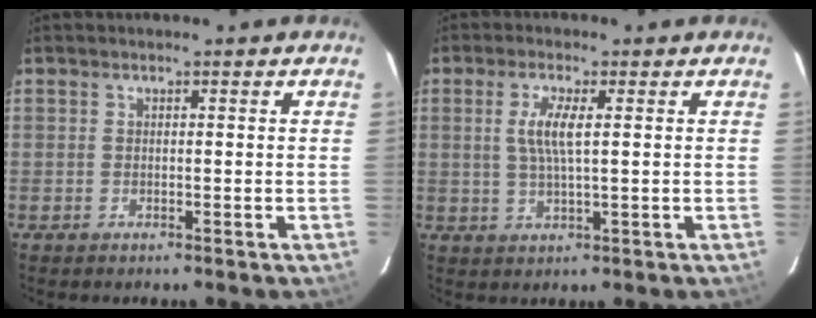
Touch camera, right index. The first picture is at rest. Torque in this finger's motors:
{"motor_torque": [0.08, 0.16, 0.08, 0.06]}